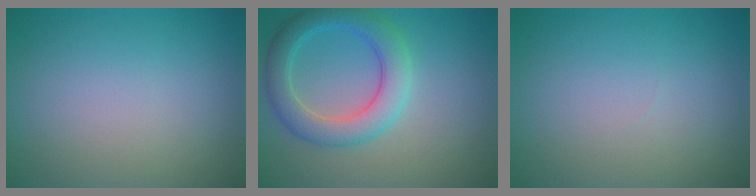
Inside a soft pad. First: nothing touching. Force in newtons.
{"total": 4.8, "press": 4.8, "slide": 0.2}
{"total": 0.0}